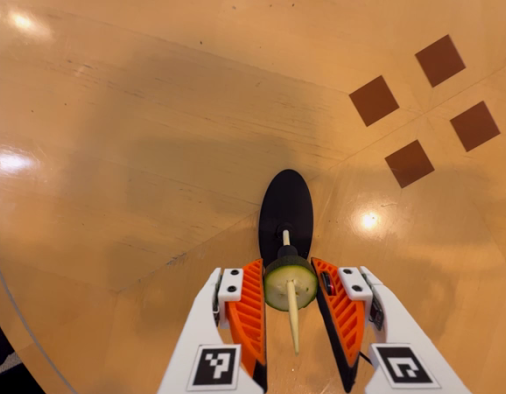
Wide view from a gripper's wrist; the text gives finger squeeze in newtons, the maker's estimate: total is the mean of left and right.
{"total": 12.0, "left": 11.9, "right": 12.1}